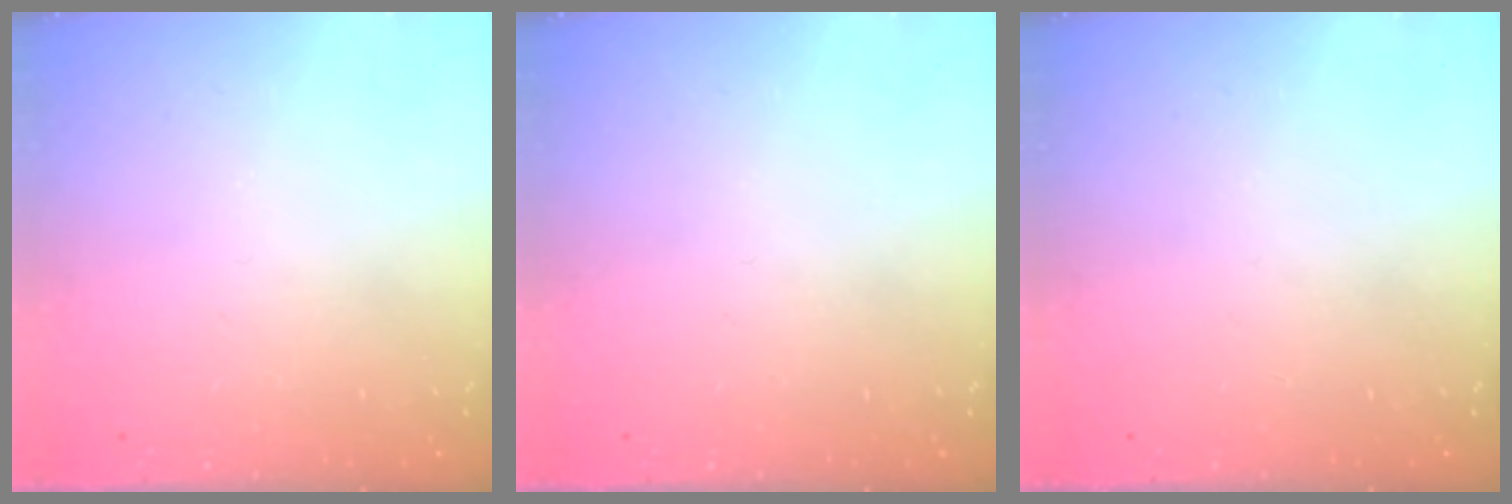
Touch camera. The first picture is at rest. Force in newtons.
{"total": 0.0}
{"total": 0.0}